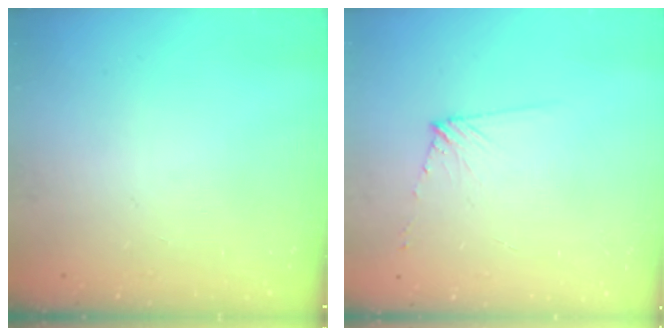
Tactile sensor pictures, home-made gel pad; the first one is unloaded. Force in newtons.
{"total": 5.3, "press": 5.2, "slide": 0.7}